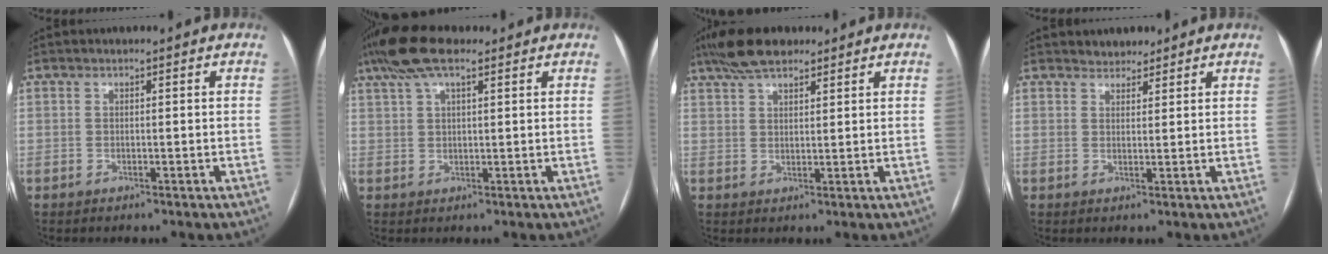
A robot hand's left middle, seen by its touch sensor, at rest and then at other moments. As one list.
[{"total": 8.5, "force": [5.8, 2.5, 5.7], "torque": [-0.119, 0.037, 0.104]}, {"total": 7.7, "force": [5.9, 2.6, 4.2], "torque": [-0.082, 0.026, 0.106]}, {"total": 2.5, "force": [2.2, 1.2, 0.1], "torque": [-0.004, 0.009, 0.034]}]